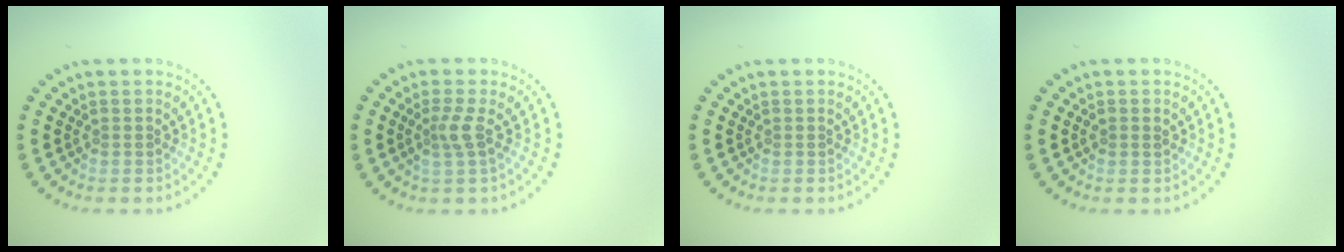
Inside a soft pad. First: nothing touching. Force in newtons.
{"total": 2.0, "press": 1.5, "slide": 1.3}
{"total": 0.0}
{"total": 0.8, "press": 0.8, "slide": 0.1}